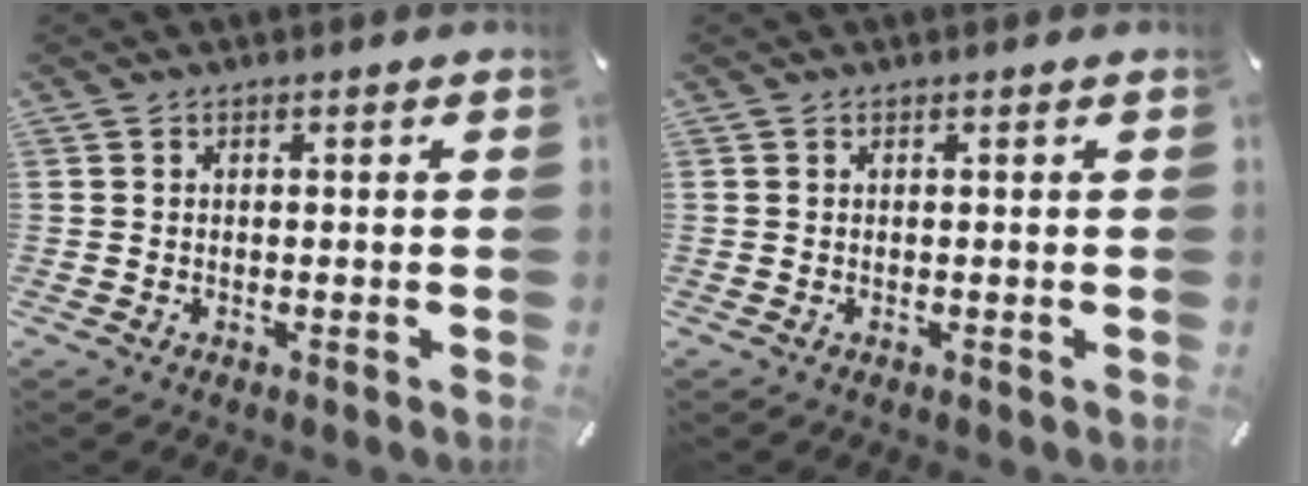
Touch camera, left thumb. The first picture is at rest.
{"total": 0.0}